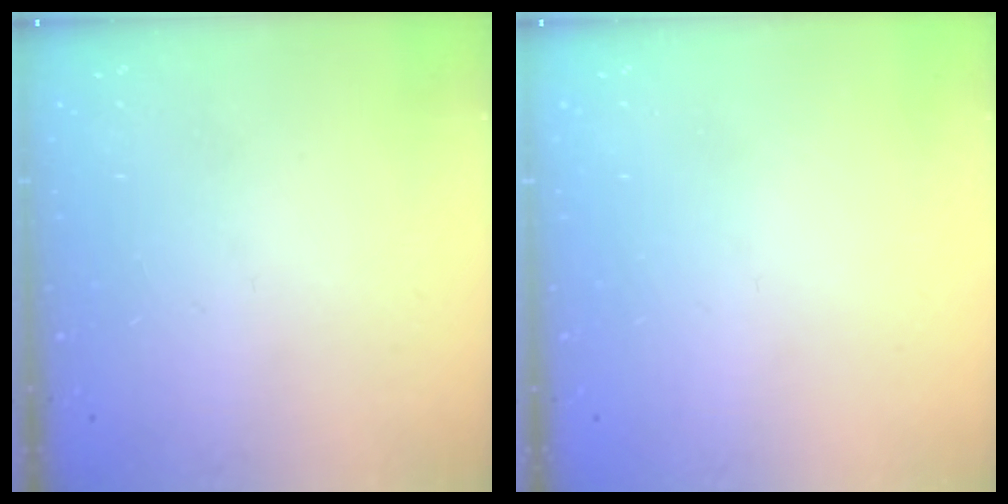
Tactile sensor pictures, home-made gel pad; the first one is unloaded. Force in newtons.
{"total": 0.0}